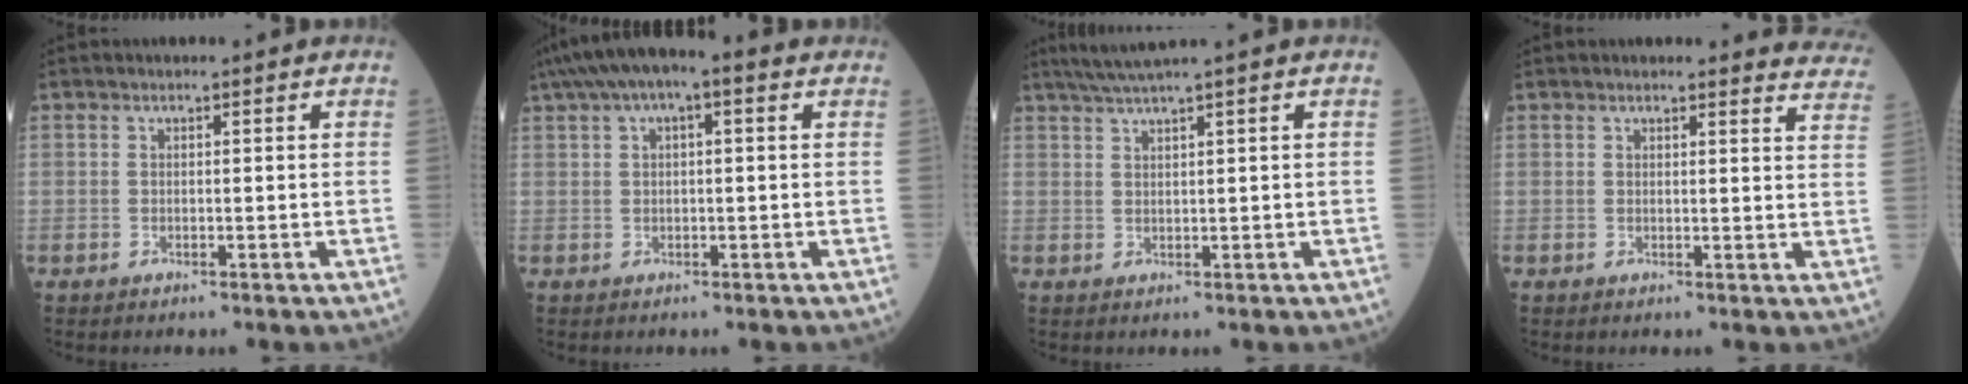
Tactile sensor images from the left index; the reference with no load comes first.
{"total": 8.2, "force": [4.3, 2.4, 6.6], "torque": [-0.118, 0.046, 0.062]}
{"total": 3.6, "force": [2.7, -1.1, 2.1], "torque": [-0.047, 0.008, 0.057]}
{"total": 9.1, "force": [9.0, 1.4, 0.5], "torque": [0.042, -0.045, 0.051]}